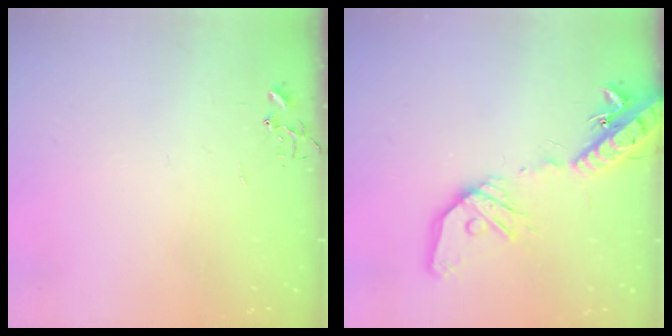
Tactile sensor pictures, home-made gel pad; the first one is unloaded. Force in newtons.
{"total": 20.1, "press": 19.7, "slide": 3.9}